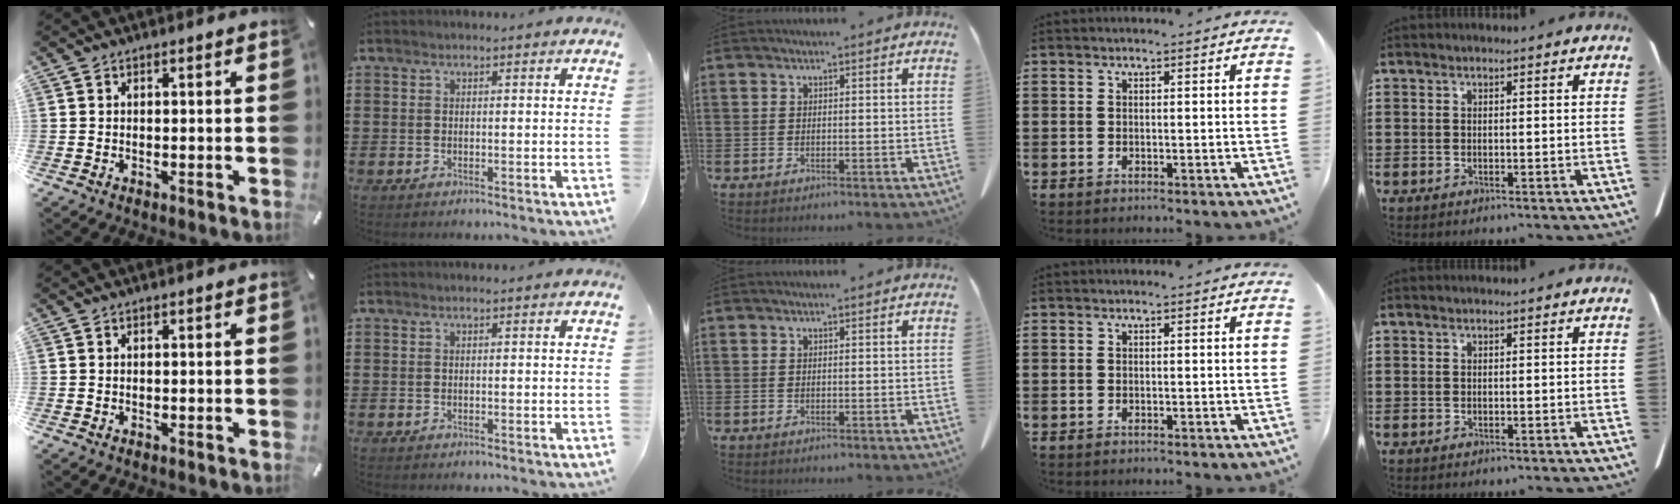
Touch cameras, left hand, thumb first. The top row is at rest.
{}